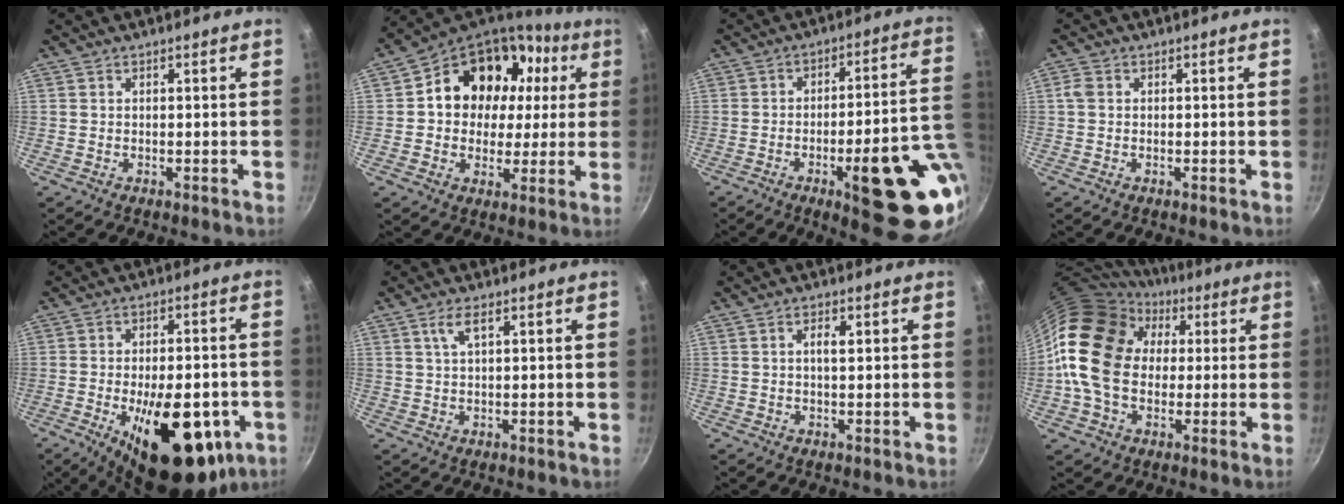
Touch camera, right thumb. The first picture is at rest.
{"total": 19.7, "force": [4.5, 15.7, 11.0], "torque": [-0.151, 0.028, 0.069]}
{"total": 20.6, "force": [-5.6, 5.9, 19.0], "torque": [-0.210, 0.015, -0.069]}
{"total": 2.0, "force": [0.2, 1.5, 1.2], "torque": [-0.027, 0.006, 0.003]}
{"total": 22.5, "force": [-7.6, 10.8, 18.3], "torque": [-0.235, 0.010, -0.094]}
{"total": 3.0, "force": [1.3, 0.7, 2.6], "torque": [-0.052, 0.001, 0.030]}
{"total": 1.9, "force": [0.5, 0.6, 1.7], "torque": [-0.030, 0.002, 0.009]}
{"total": 20.0, "force": [2.1, 15.3, 12.7], "torque": [-0.215, 0.031, 0.028]}